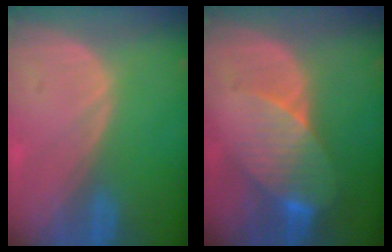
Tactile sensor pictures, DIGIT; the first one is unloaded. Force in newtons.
{"total": 8.3, "press": 7.3, "slide": 3.9}